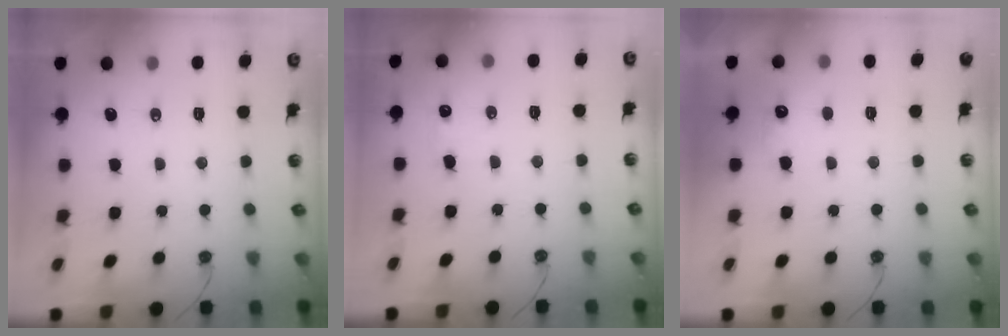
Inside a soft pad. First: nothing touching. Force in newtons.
{"total": 5.2, "press": 5.1, "slide": 1.2}
{"total": 4.7, "press": 4.5, "slide": 1.3}